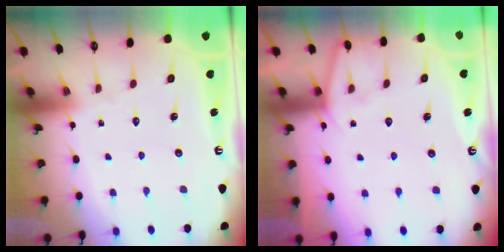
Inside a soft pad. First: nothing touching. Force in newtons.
{"total": 6.4, "press": 6.3, "slide": 0.8}